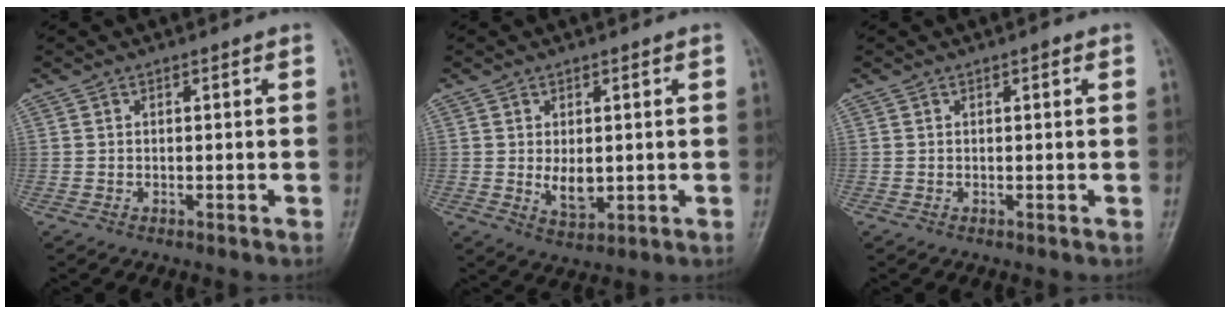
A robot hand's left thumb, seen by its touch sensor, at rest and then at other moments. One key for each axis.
{"total": 5.0, "fx": 0.1, "fy": 3.2, "fz": 3.9, "tx": -0.047, "ty": -0.011, "tz": 0.009}
{"total": 1.1, "fx": 0.5, "fy": 0.6, "fz": 0.8, "tx": -0.007, "ty": 0.001, "tz": 0.004}